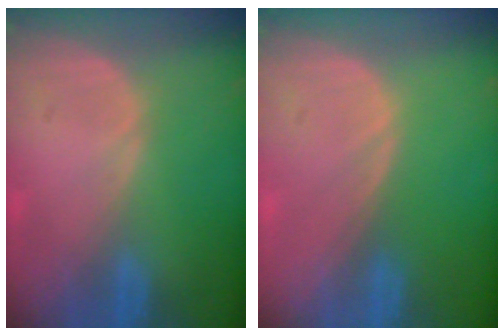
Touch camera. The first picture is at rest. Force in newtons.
{"total": 0.0}